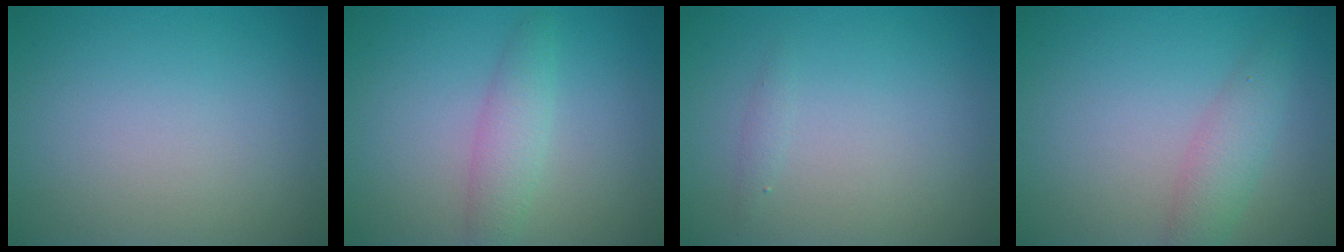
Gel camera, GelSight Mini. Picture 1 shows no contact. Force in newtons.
{"total": 2.5, "press": 2.5, "slide": 0.1}
{"total": 0.6, "press": 0.6, "slide": 0.0}
{"total": 2.6, "press": 2.6, "slide": 0.0}